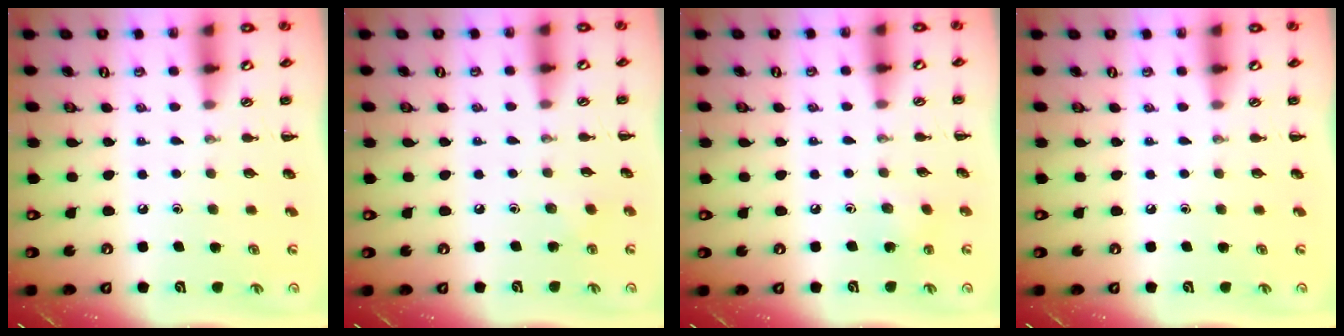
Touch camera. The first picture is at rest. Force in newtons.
{"total": 4.0, "press": 3.9, "slide": 1.0}
{"total": 5.6, "press": 5.4, "slide": 1.4}
{"total": 0.0}